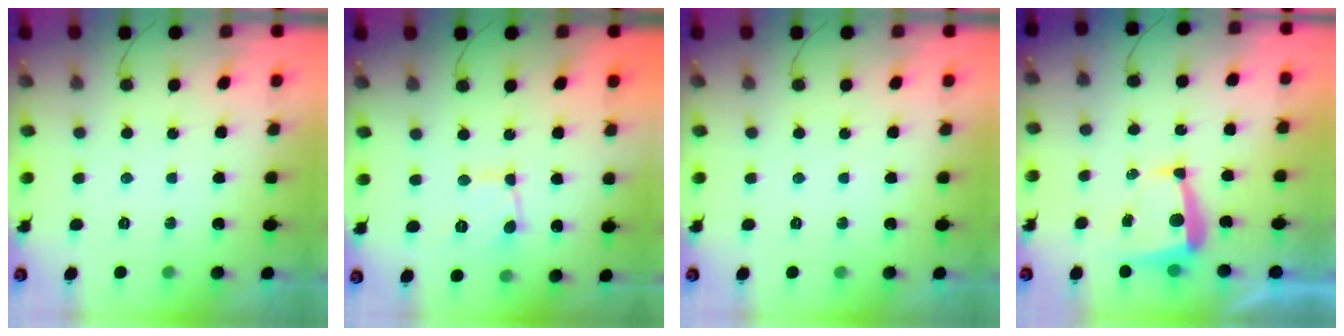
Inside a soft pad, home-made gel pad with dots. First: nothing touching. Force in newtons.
{"total": 2.7, "press": 2.7, "slide": 0.2}
{"total": 0.0}
{"total": 6.9, "press": 6.9, "slide": 0.3}